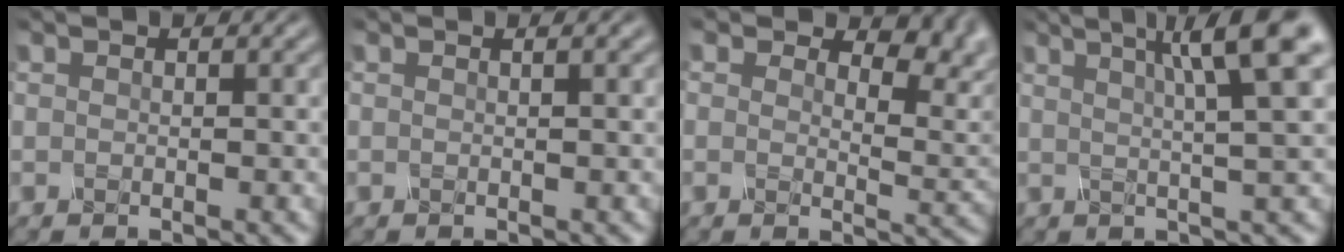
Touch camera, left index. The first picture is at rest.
{"total": 1.0, "force": [0.4, 0.4, 0.9], "torque": [-0.007, 0.001, -0.004]}
{"total": 7.1, "force": [3.7, 3.7, 4.8], "torque": [-0.063, 0.003, 0.053]}
{"total": 7.9, "force": [3.2, 1.4, 7.1], "torque": [-0.077, 0.025, 0.039]}